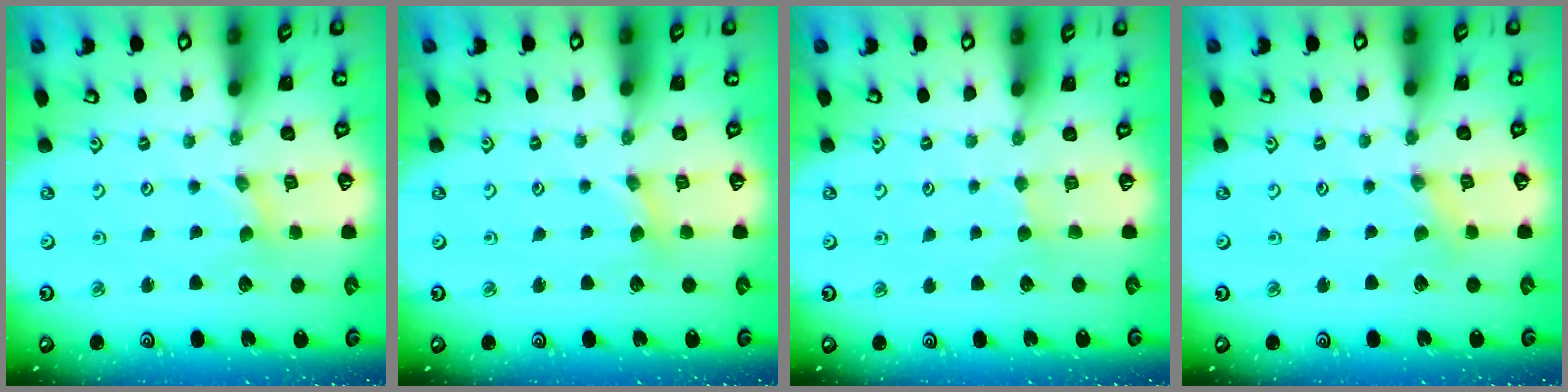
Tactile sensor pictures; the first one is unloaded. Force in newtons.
{"total": 2.8, "press": 2.8, "slide": 0.5}
{"total": 2.3, "press": 2.2, "slide": 0.4}
{"total": 1.3, "press": 1.3, "slide": 0.2}